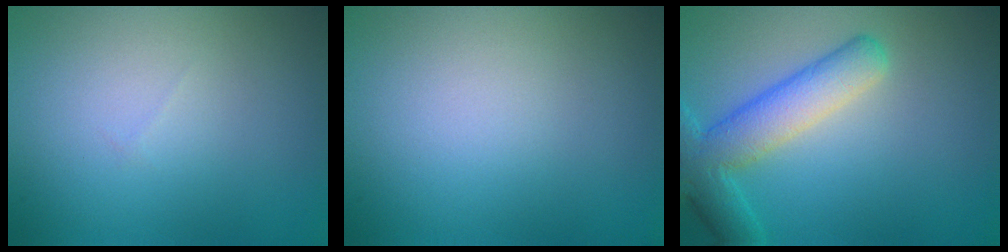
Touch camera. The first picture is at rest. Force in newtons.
{"total": 0.0}
{"total": 5.5, "press": 5.5, "slide": 0.3}